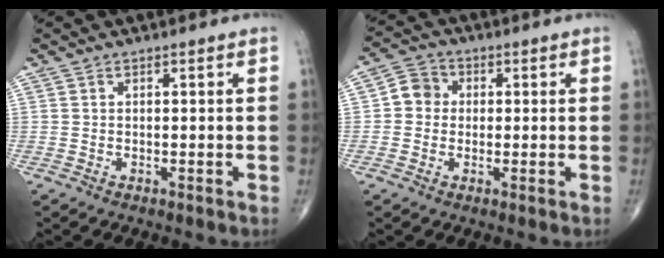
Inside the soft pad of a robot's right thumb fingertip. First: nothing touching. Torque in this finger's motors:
{"motor_torque": [0.00, 0.01, 0.12, -0.01, 0.11]}